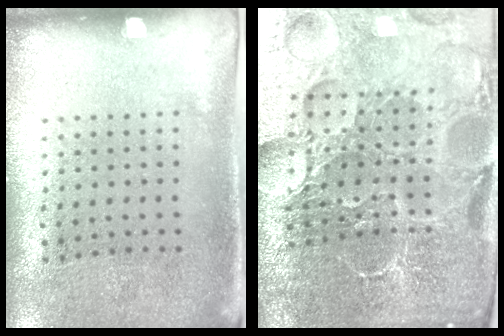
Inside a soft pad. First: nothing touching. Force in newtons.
{"total": 6.7, "press": 5.9, "slide": 3.2}